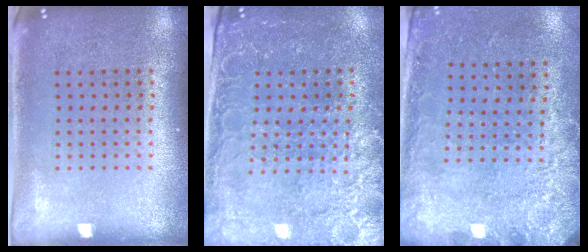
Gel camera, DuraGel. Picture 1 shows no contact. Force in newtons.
{"total": 2.9, "press": 2.8, "slide": 0.8}
{"total": 2.8, "press": 1.9, "slide": 2.0}